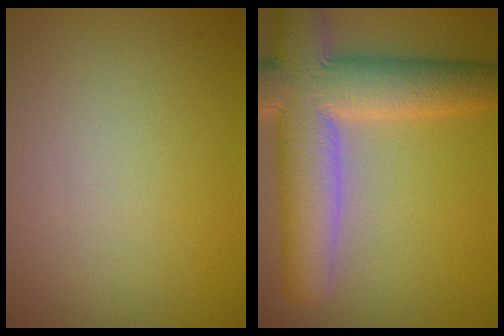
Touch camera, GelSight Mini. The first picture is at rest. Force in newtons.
{"total": 11.0, "press": 11.0, "slide": 0.8}